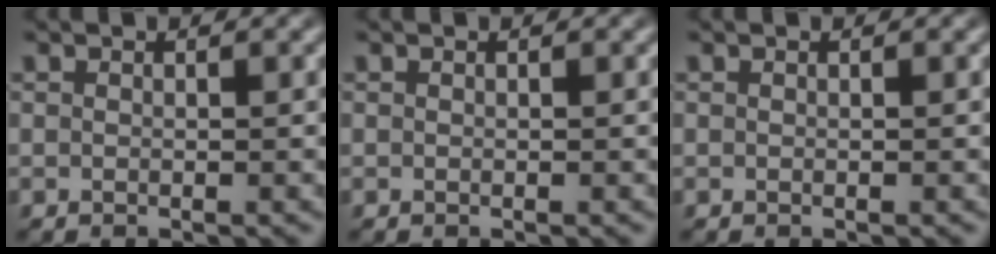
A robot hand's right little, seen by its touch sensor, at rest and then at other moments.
{"total": 0.0}
{"total": 0.0}